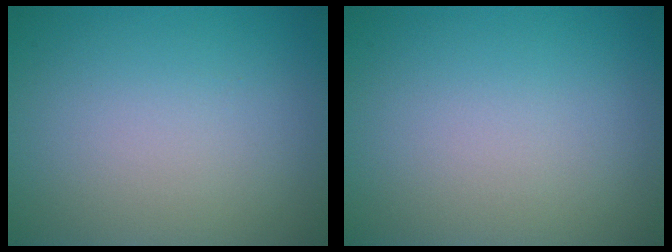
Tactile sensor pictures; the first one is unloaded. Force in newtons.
{"total": 0.0}